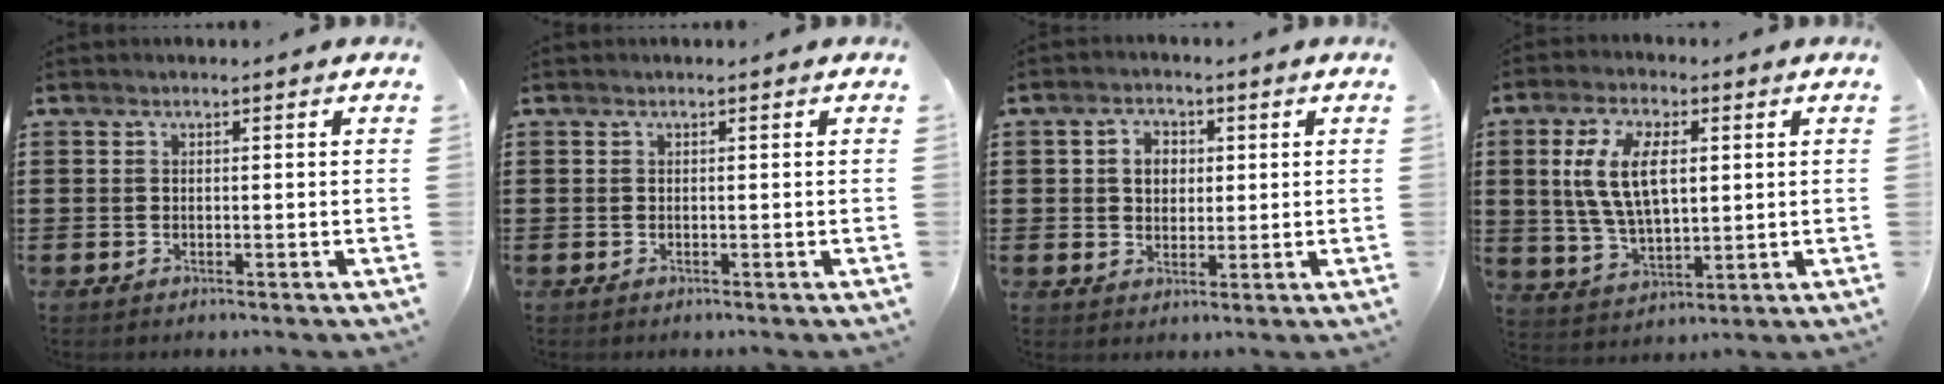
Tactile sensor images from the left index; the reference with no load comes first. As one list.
[{"total": 0.0}, {"total": 4.0, "force": [0.8, 3.3, 2.2], "torque": [-0.048, 0.009, 0.008]}, {"total": 9.9, "force": [2.1, 4.8, 8.4], "torque": [-0.189, 0.008, 0.033]}]